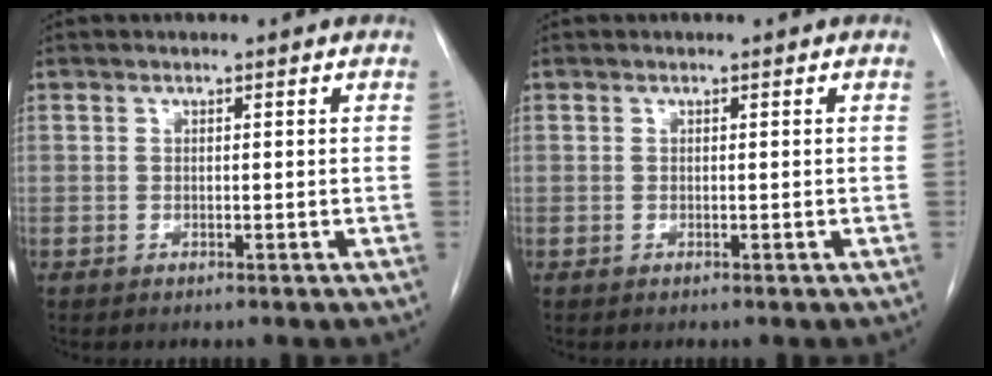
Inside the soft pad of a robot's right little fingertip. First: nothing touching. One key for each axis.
{"total": 0.0}